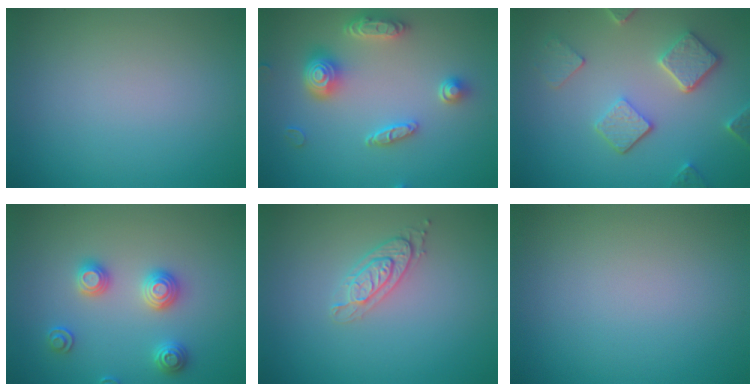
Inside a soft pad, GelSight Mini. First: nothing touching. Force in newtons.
{"total": 4.8, "press": 3.9, "slide": 2.7}
{"total": 4.9, "press": 3.8, "slide": 3.2}
{"total": 2.8, "press": 2.8, "slide": 0.2}
{"total": 2.0, "press": 1.9, "slide": 0.4}
{"total": 0.0}